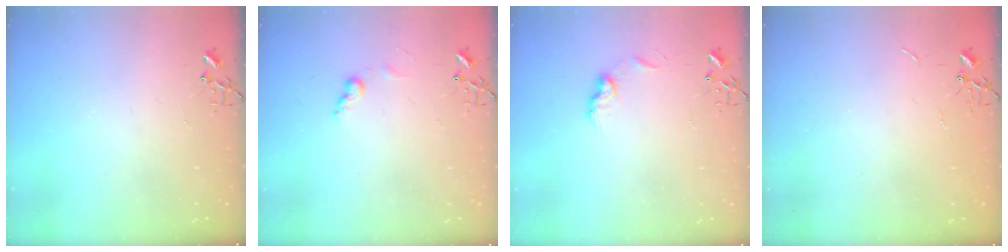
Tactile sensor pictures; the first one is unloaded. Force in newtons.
{"total": 6.5, "press": 6.5, "slide": 0.1}
{"total": 7.5, "press": 7.5, "slide": 0.2}
{"total": 0.6, "press": 0.6, "slide": 0.1}